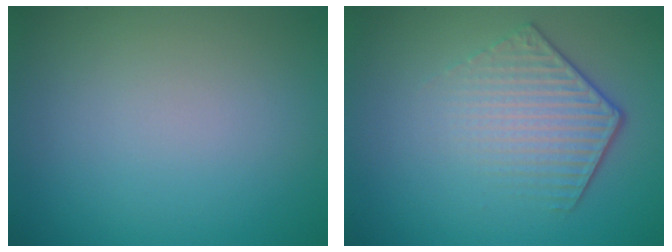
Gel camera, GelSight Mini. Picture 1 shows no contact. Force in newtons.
{"total": 4.3, "press": 3.0, "slide": 3.1}